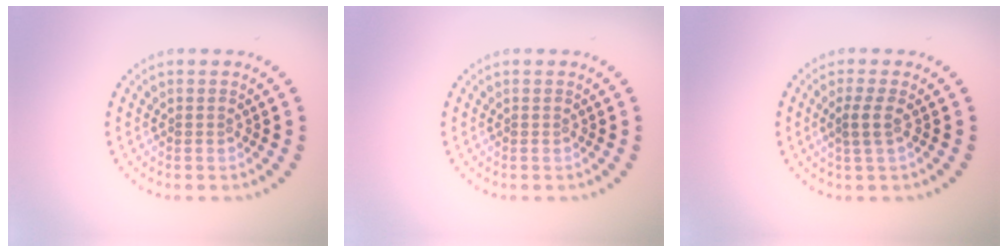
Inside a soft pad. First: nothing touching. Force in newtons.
{"total": 0.0}
{"total": 1.7, "press": 1.3, "slide": 1.1}